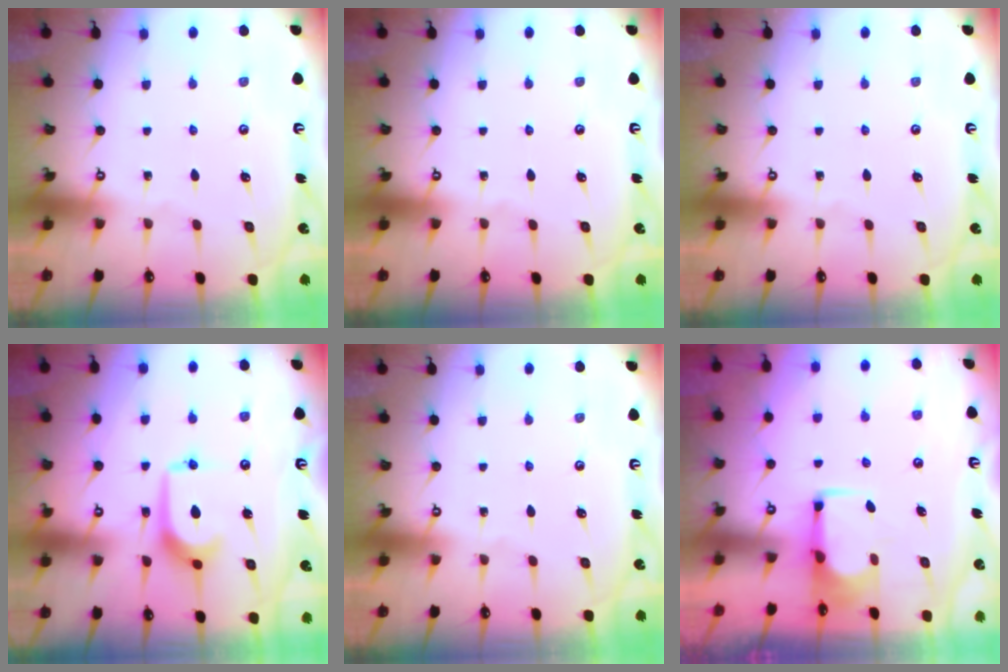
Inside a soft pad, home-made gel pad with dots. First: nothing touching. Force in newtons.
{"total": 0.0}
{"total": 0.0}
{"total": 9.3, "press": 9.2, "slide": 0.7}
{"total": 0.0}
{"total": 1.8, "press": 1.7, "slide": 0.6}